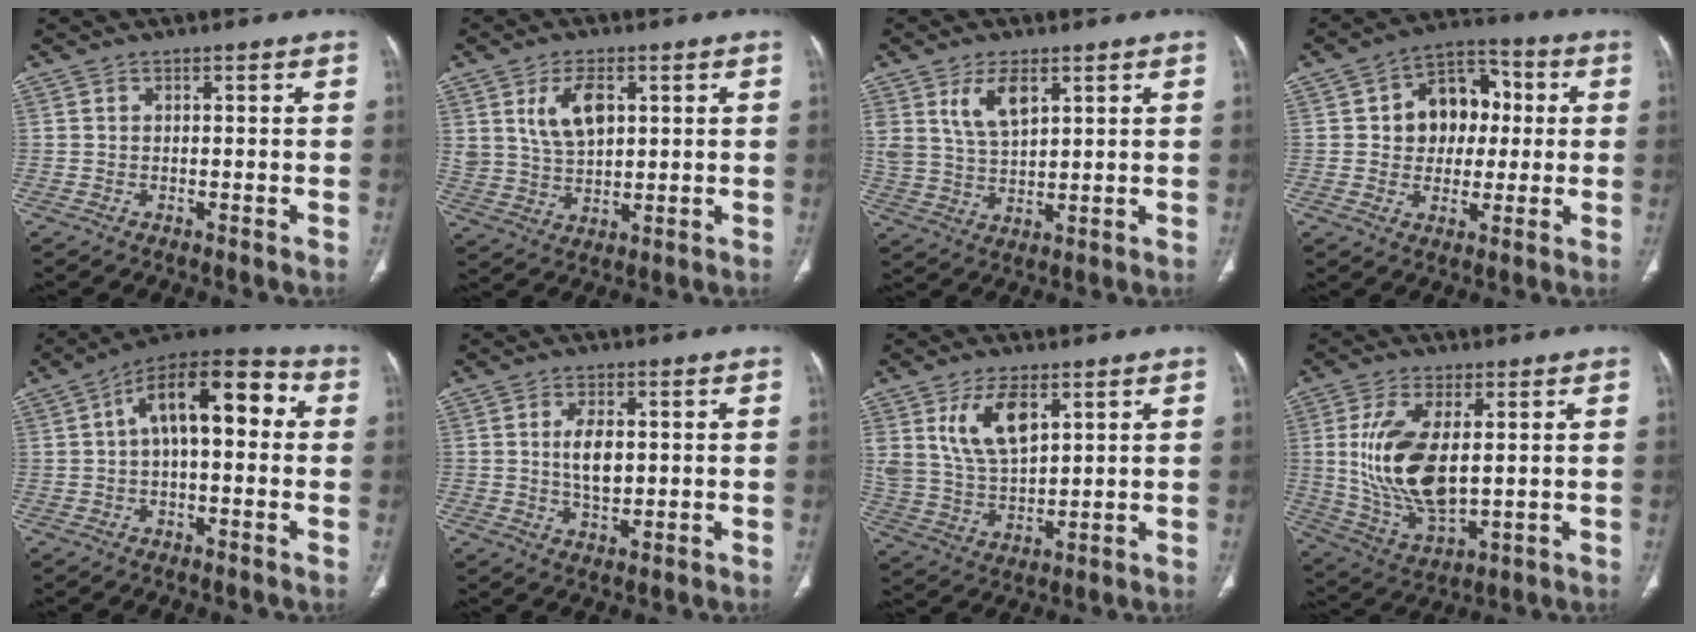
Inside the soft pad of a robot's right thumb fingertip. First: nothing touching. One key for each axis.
{"total": 8.3, "fx": 3.0, "fy": 4.8, "fz": 6.1, "tx": -0.100, "ty": -0.012, "tz": 0.066}
{"total": 7.6, "fx": 3.7, "fy": 3.9, "fz": 5.4, "tx": -0.093, "ty": -0.019, "tz": 0.080}
{"total": 12.6, "fx": 1.6, "fy": 9.7, "fz": 7.9, "tx": -0.066, "ty": 0.020, "tz": 0.020}
{"total": 15.2, "fx": 2.3, "fy": 7.4, "fz": 13.2, "tx": -0.180, "ty": 0.044, "tz": 0.028}
{"total": 5.8, "fx": 0.6, "fy": 3.2, "fz": 4.7, "tx": -0.079, "ty": -0.007, "tz": 0.012}
{"total": 11.1, "fx": 5.0, "fy": 5.7, "fz": 8.2, "tx": -0.143, "ty": -0.023, "tz": 0.107}
{"total": 15.5, "fx": 1.8, "fy": 7.5, "fz": 13.4, "tx": -0.268, "ty": -0.020, "tz": 0.049}